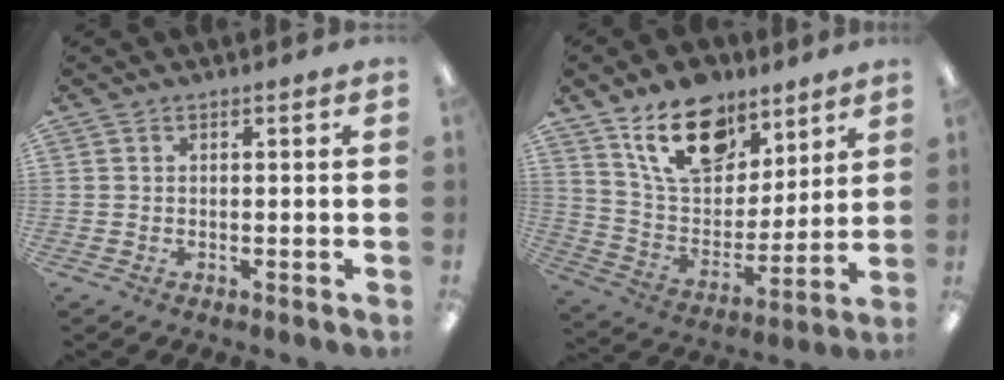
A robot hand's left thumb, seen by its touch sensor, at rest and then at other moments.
{"total": 18.3, "force": [11.9, 10.5, 9.2], "torque": [-0.153, -0.057, 0.214]}